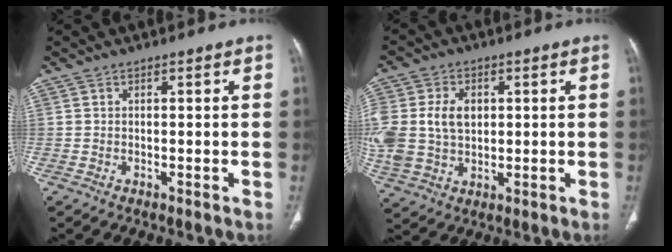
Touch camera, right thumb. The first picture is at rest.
{"total": 17.2, "force": [2.8, 12.8, 11.1], "torque": [-0.257, 0.004, 0.070]}